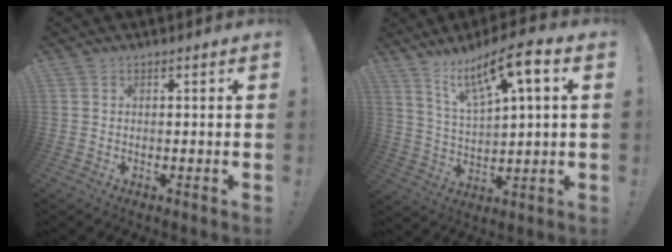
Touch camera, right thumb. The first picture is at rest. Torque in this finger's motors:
{"motor_torque": [0.75, 0.93, 0.21, 0.13, 0.30]}